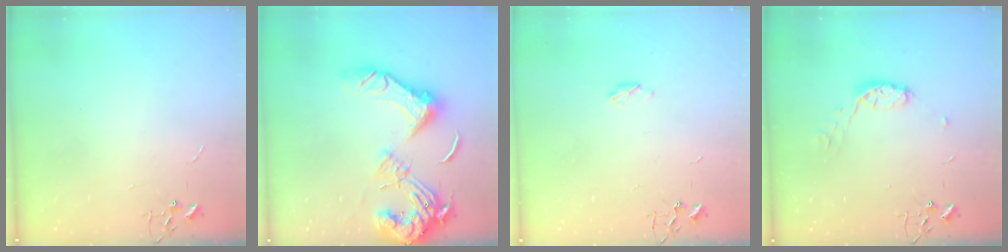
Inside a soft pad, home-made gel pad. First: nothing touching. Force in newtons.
{"total": 19.6, "press": 19.6, "slide": 1.8}
{"total": 2.8, "press": 2.7, "slide": 0.5}
{"total": 7.6, "press": 7.6, "slide": 0.5}